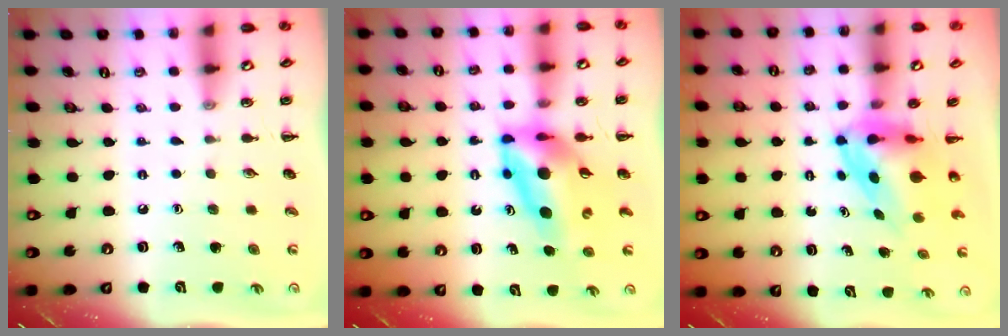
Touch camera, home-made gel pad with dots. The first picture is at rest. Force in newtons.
{"total": 11.6, "press": 10.9, "slide": 3.9}
{"total": 5.0, "press": 4.8, "slide": 1.5}